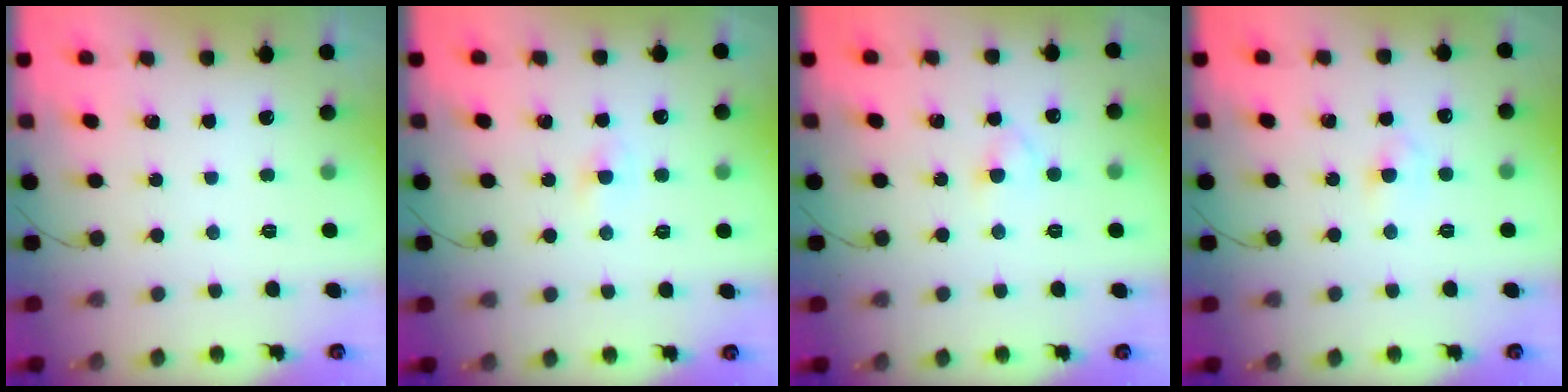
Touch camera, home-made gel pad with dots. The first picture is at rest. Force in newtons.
{"total": 2.1, "press": 1.9, "slide": 0.7}
{"total": 2.9, "press": 2.7, "slide": 1.2}
{"total": 2.4, "press": 2.1, "slide": 1.0}